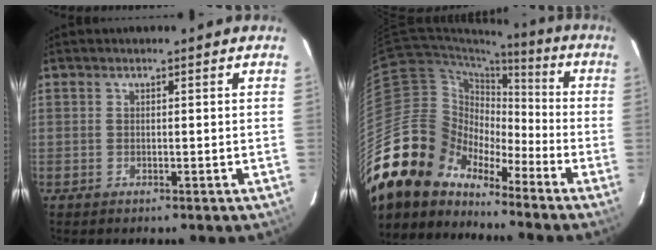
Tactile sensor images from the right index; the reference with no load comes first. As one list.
[{"total": 16.9, "force": [-13.5, 9.5, 3.9], "torque": [-0.087, 0.033, -0.251]}]